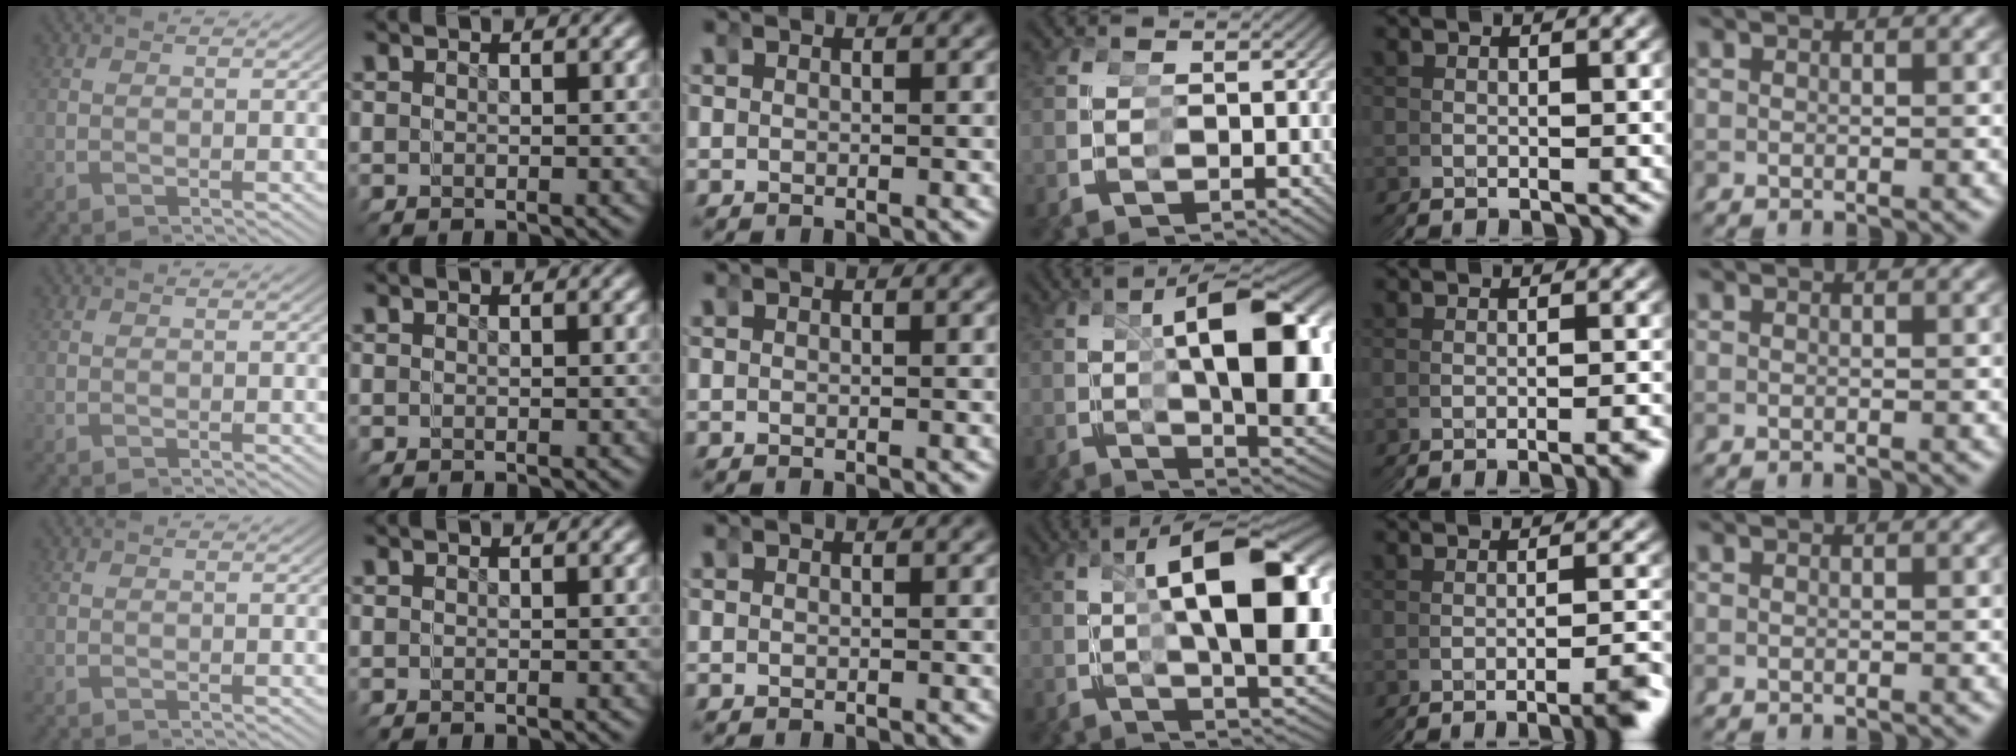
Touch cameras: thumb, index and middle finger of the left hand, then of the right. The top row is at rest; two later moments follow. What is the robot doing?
{"motion": "grasp_and_lifting", "object": "toy banana"}